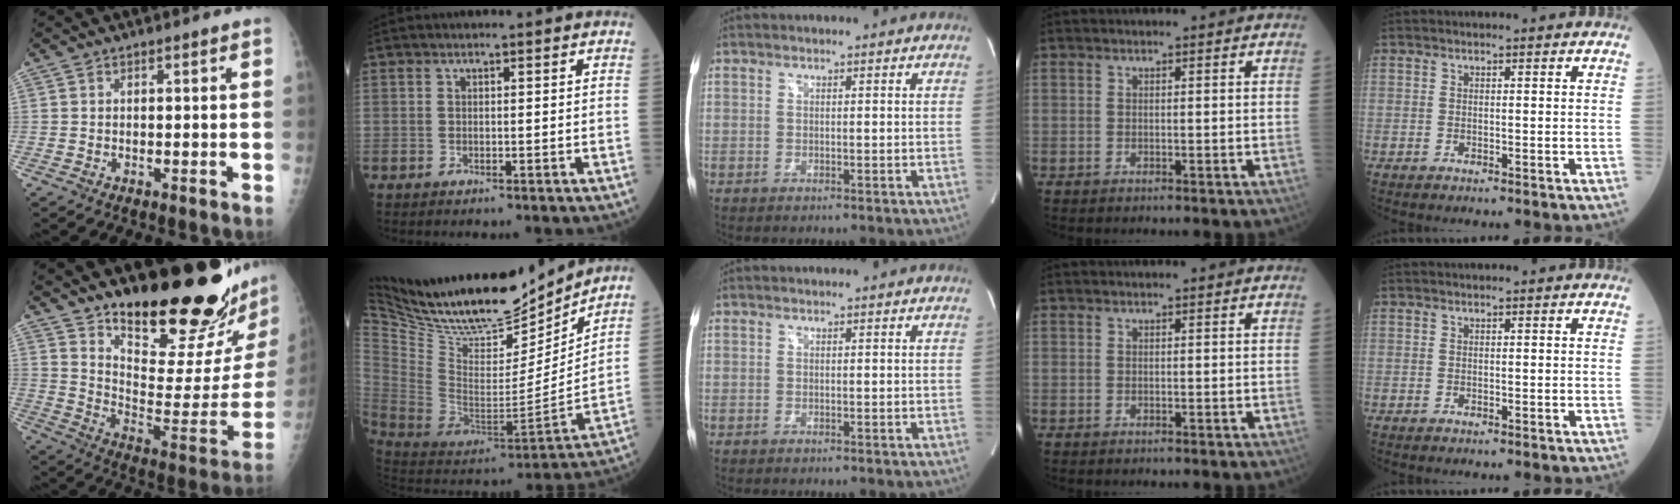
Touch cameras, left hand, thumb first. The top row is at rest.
{"thumb": {"total": 25.2, "force": [20.5, 5.5, 13.7], "torque": [-0.168, -0.165, 0.296]}, "index": {"total": 21.7, "force": [19.5, 5.4, 7.9], "torque": [-0.148, -0.046, 0.322]}}